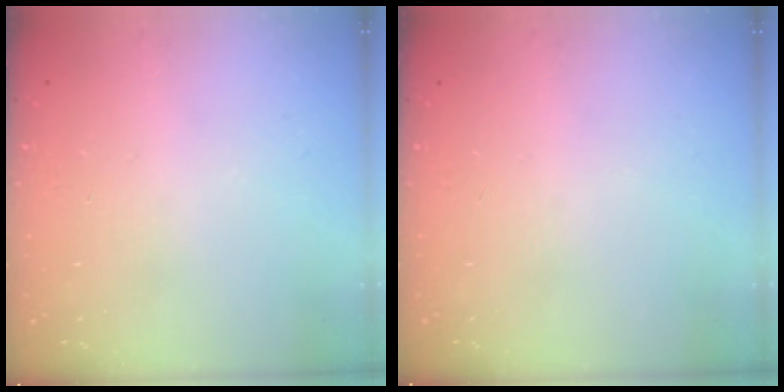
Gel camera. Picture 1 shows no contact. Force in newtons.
{"total": 0.0}